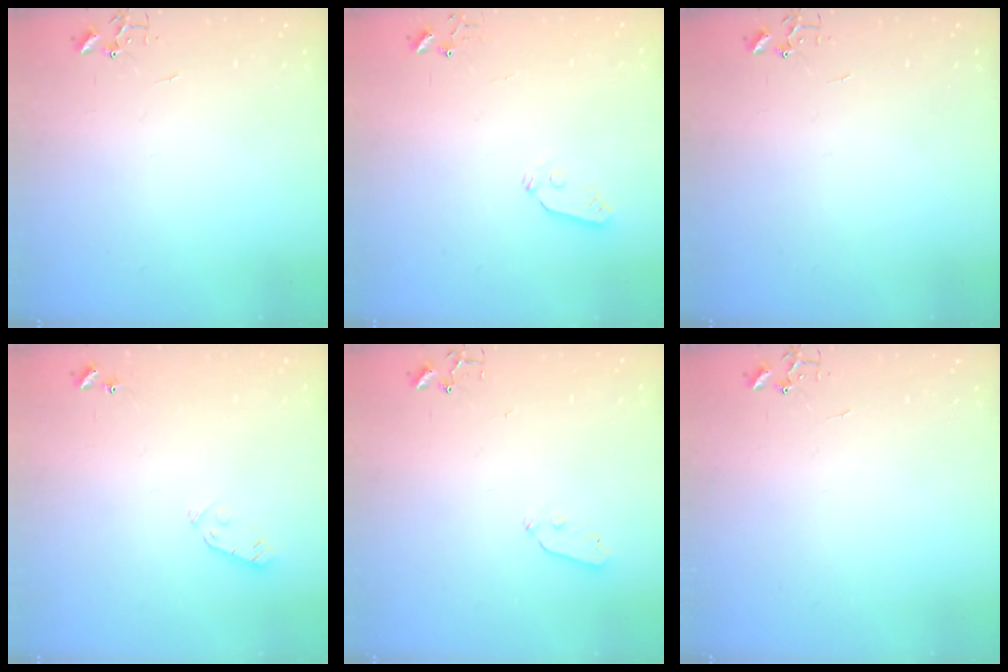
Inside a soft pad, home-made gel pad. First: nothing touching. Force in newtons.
{"total": 4.3, "press": 4.3, "slide": 0.3}
{"total": 0.0}
{"total": 3.1, "press": 3.0, "slide": 0.9}
{"total": 3.1, "press": 3.0, "slide": 0.4}
{"total": 0.0}